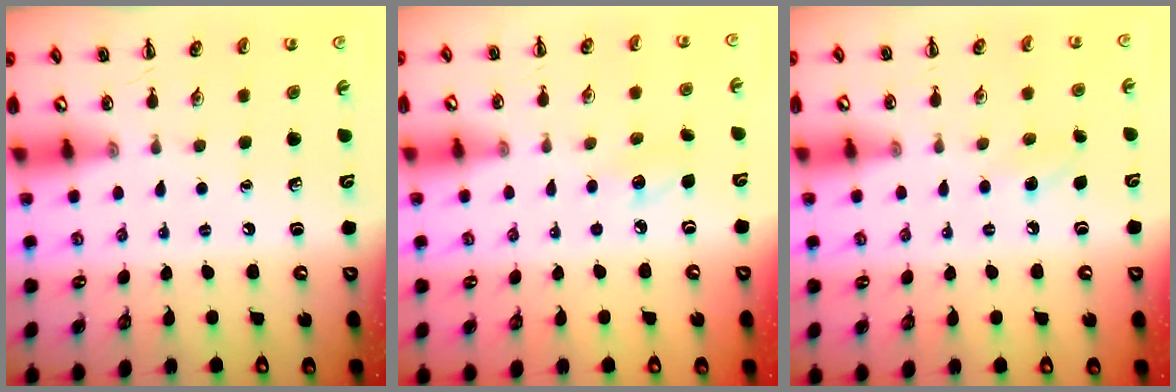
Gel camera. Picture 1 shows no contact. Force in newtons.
{"total": 6.3, "press": 6.0, "slide": 1.9}
{"total": 6.6, "press": 6.2, "slide": 2.1}